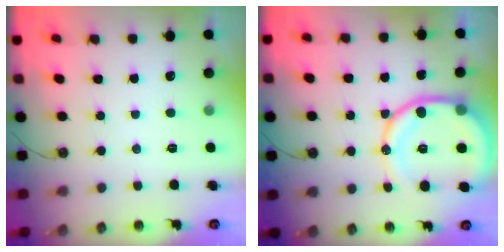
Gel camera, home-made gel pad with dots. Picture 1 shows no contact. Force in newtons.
{"total": 15.5, "press": 15.4, "slide": 2.1}